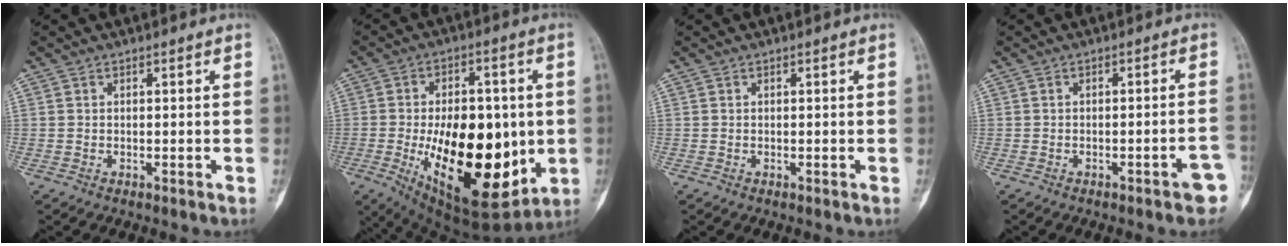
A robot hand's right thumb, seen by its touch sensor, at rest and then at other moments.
{"total": 26.0, "force": [-3.4, 13.5, 22.0], "torque": [-0.324, -0.018, -0.022]}
{"total": 0.0}
{"total": 4.5, "force": [-2.4, 0.9, 3.7], "torque": [-0.035, 0.020, -0.027]}